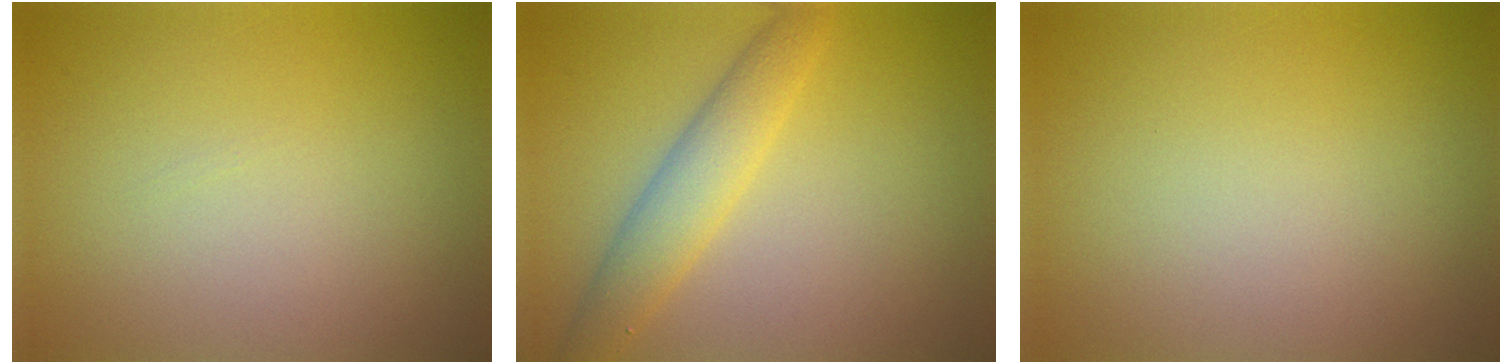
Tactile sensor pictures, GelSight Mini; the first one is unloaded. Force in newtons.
{"total": 3.6, "press": 3.6, "slide": 0.0}
{"total": 0.0}